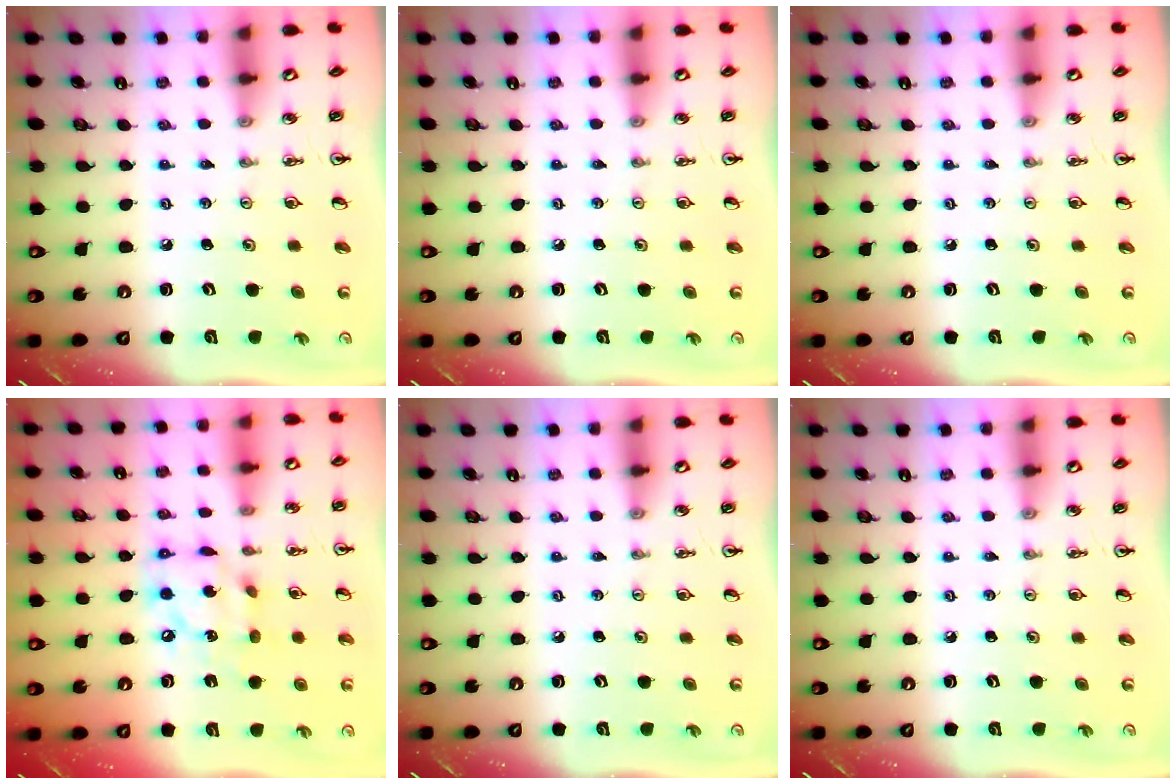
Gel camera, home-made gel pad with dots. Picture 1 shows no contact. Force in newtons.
{"total": 0.0}
{"total": 0.0}
{"total": 14.1, "press": 14.0, "slide": 1.2}
{"total": 0.0}
{"total": 0.0}